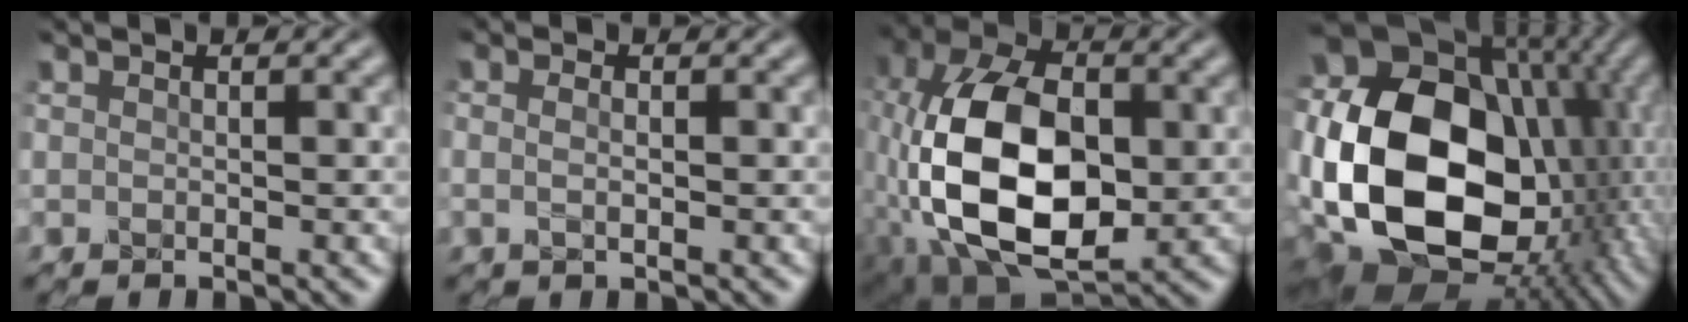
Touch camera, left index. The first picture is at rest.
{"total": 0.9, "force": [-0.3, 0.2, 0.8], "torque": [-0.019, 0.000, -0.004]}
{"total": 13.8, "force": [-2.4, 8.1, 10.9], "torque": [-0.222, -0.003, -0.056]}
{"total": 20.4, "force": [-0.9, 15.0, 13.8], "torque": [-0.308, -0.023, -0.001]}